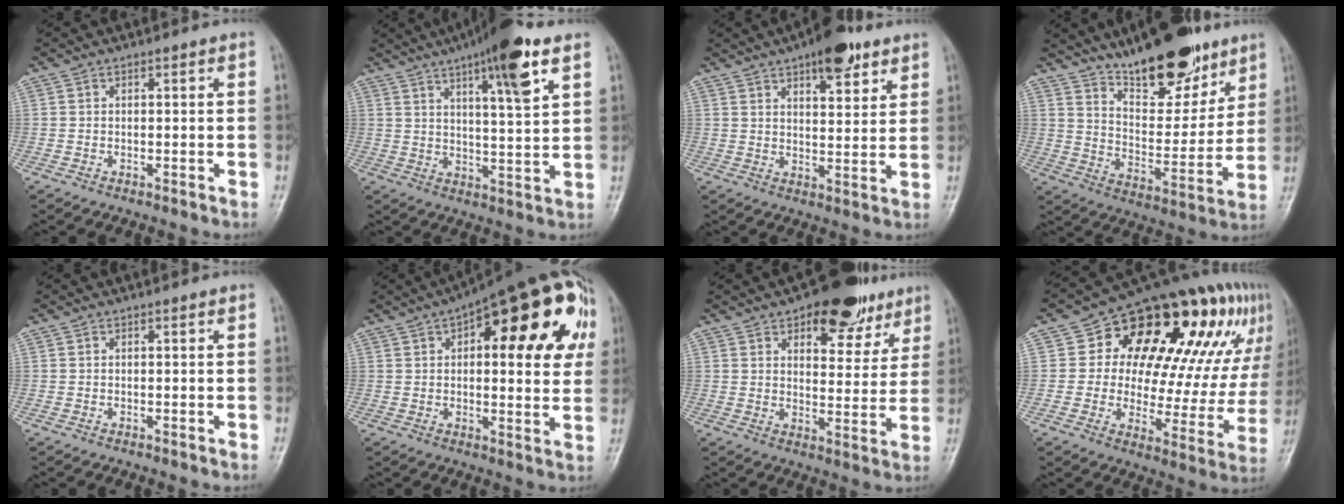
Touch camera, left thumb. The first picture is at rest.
{"total": 14.1, "force": [7.8, 2.6, 11.4], "torque": [-0.167, -0.027, 0.117]}
{"total": 10.0, "force": [6.3, 4.0, 6.7], "torque": [-0.075, -0.031, 0.089]}
{"total": 18.0, "force": [13.0, 6.7, 10.5], "torque": [-0.114, -0.081, 0.214]}
{"total": 0.0}
{"total": 24.5, "force": [7.4, 9.2, 21.5], "torque": [-0.269, 0.019, 0.090]}
{"total": 13.8, "force": [8.6, 7.0, 8.2], "torque": [-0.054, -0.037, 0.117]}
{"total": 26.7, "force": [11.0, 14.6, 19.5], "torque": [-0.209, 0.015, 0.160]}